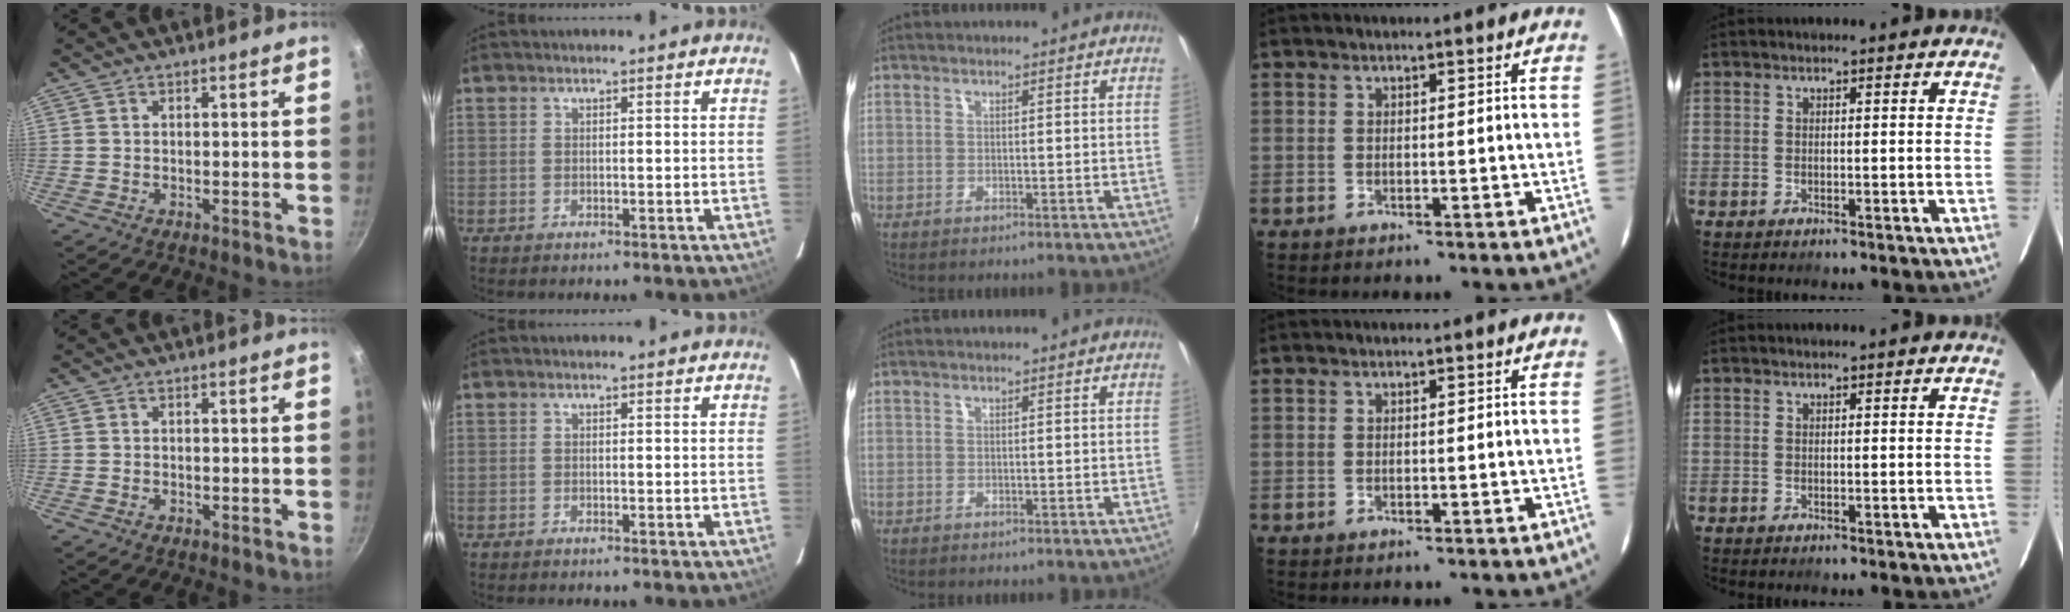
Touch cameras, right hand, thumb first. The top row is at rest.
{"thumb": {"total": 0.8, "force": [-0.4, 0.5, 0.5], "torque": [-0.009, 0.001, -0.010]}}